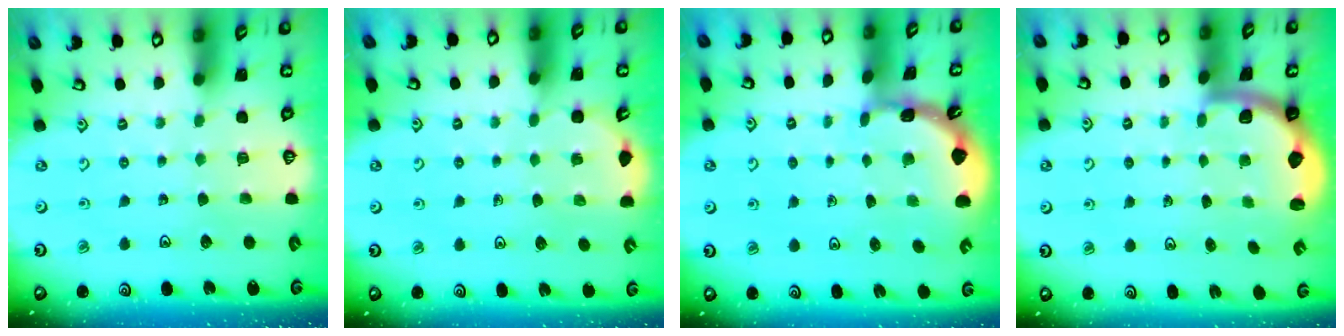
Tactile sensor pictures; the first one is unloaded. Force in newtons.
{"total": 2.2, "press": 2.0, "slide": 1.1}
{"total": 1.8, "press": 1.8, "slide": 0.2}
{"total": 1.9, "press": 1.8, "slide": 0.5}